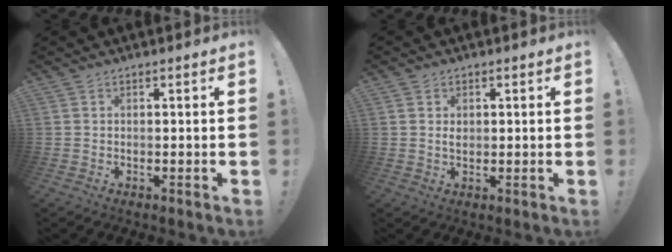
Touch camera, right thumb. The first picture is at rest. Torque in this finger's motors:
{"motor_torque": [-0.08, -0.28, 0.10, 0.49, 0.08]}